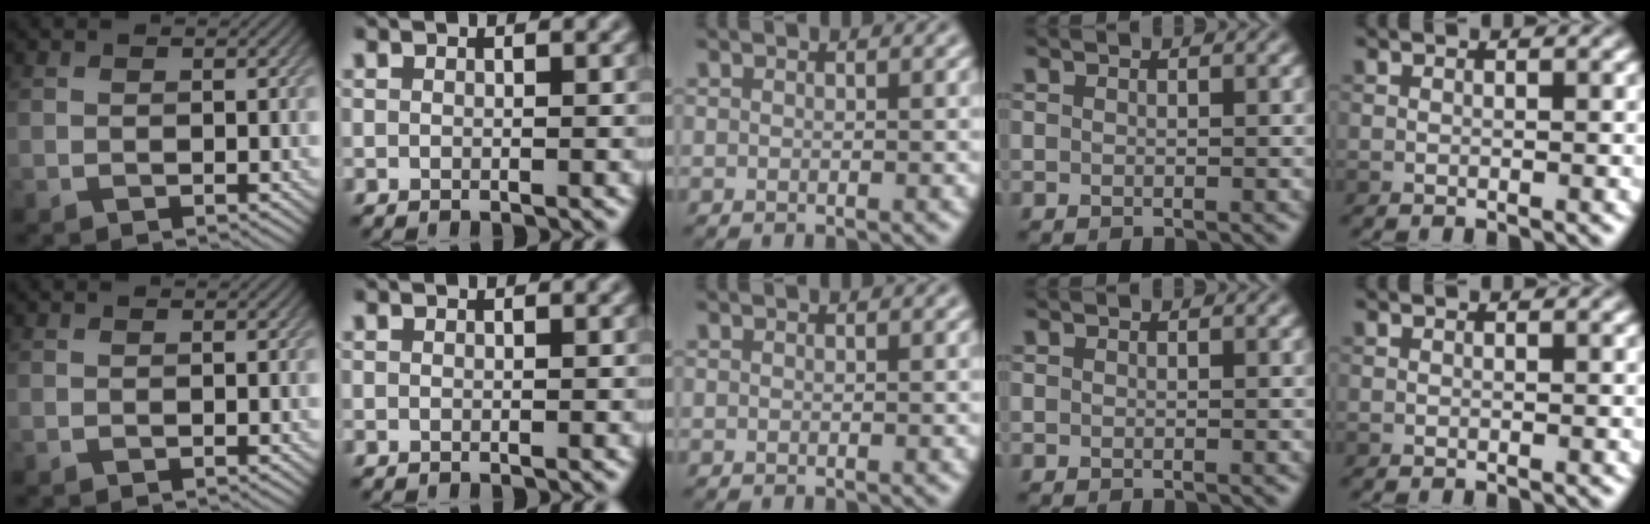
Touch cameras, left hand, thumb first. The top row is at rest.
{}